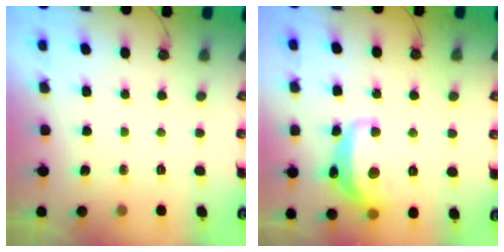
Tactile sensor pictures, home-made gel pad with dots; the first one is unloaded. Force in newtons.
{"total": 8.3, "press": 8.3, "slide": 0.7}